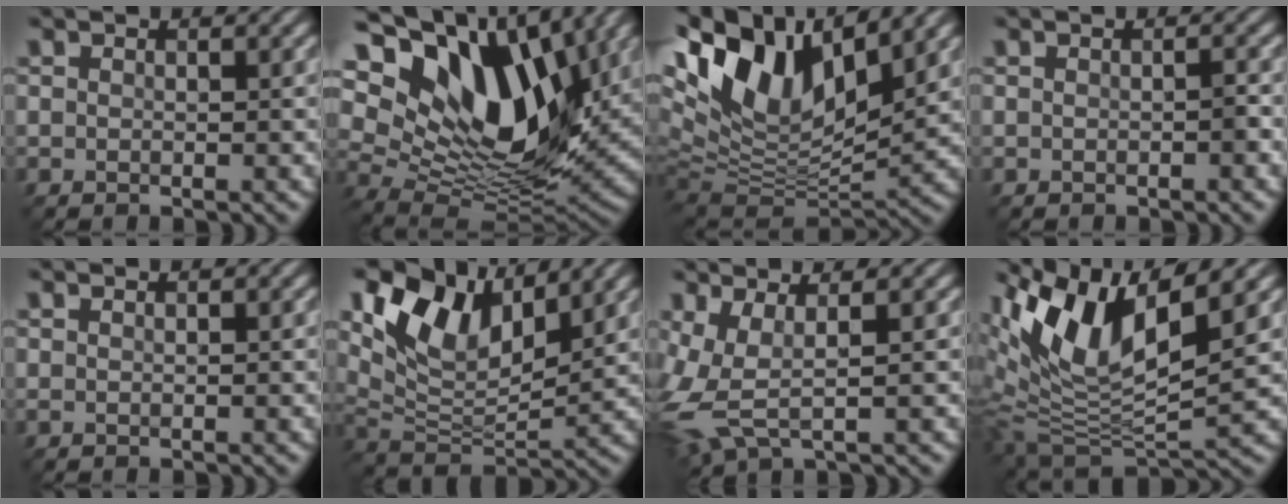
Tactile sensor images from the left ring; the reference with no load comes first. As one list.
[{"total": 16.0, "force": [7.2, 8.7, 11.3], "torque": [-0.199, 0.014, 0.123]}, {"total": 14.3, "force": [6.1, 7.2, 10.7], "torque": [-0.205, 0.022, 0.110]}, {"total": 0.6, "force": [-0.2, 0.1, 0.6], "torque": [-0.009, 0.004, -0.002]}, {"total": 0.6, "force": [0.5, 0.2, 0.4], "torque": [-0.005, -0.002, 0.003]}, {"total": 9.2, "force": [5.2, 4.5, 6.1], "torque": [-0.116, 0.001, 0.097]}, {"total": 5.1, "force": [-0.1, 2.1, 4.6], "torque": [-0.130, -0.008, -0.001]}, {"total": 10.5, "force": [5.0, 4.1, 8.3], "torque": [-0.166, 0.002, 0.096]}]